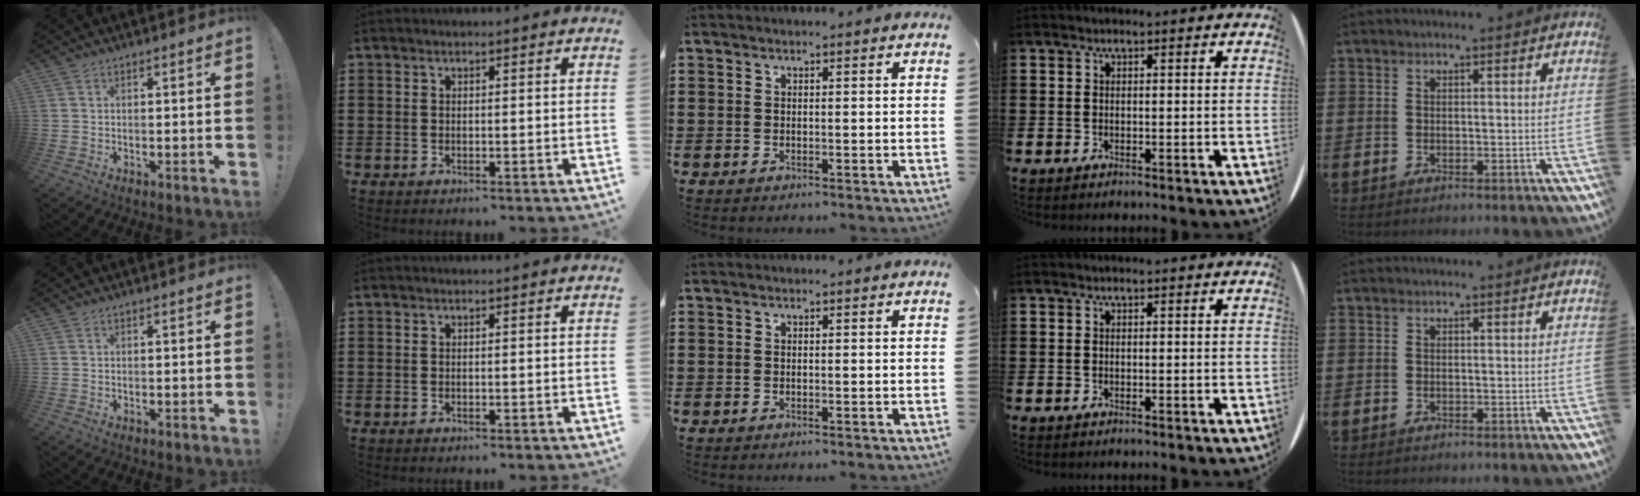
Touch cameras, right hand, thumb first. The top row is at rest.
{}